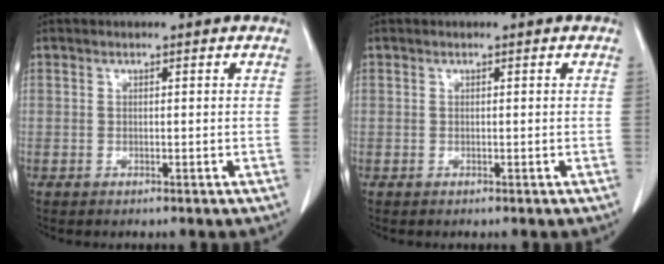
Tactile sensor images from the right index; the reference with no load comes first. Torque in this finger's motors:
{"motor_torque": [0.00, 0.00, 0.00, 0.00]}